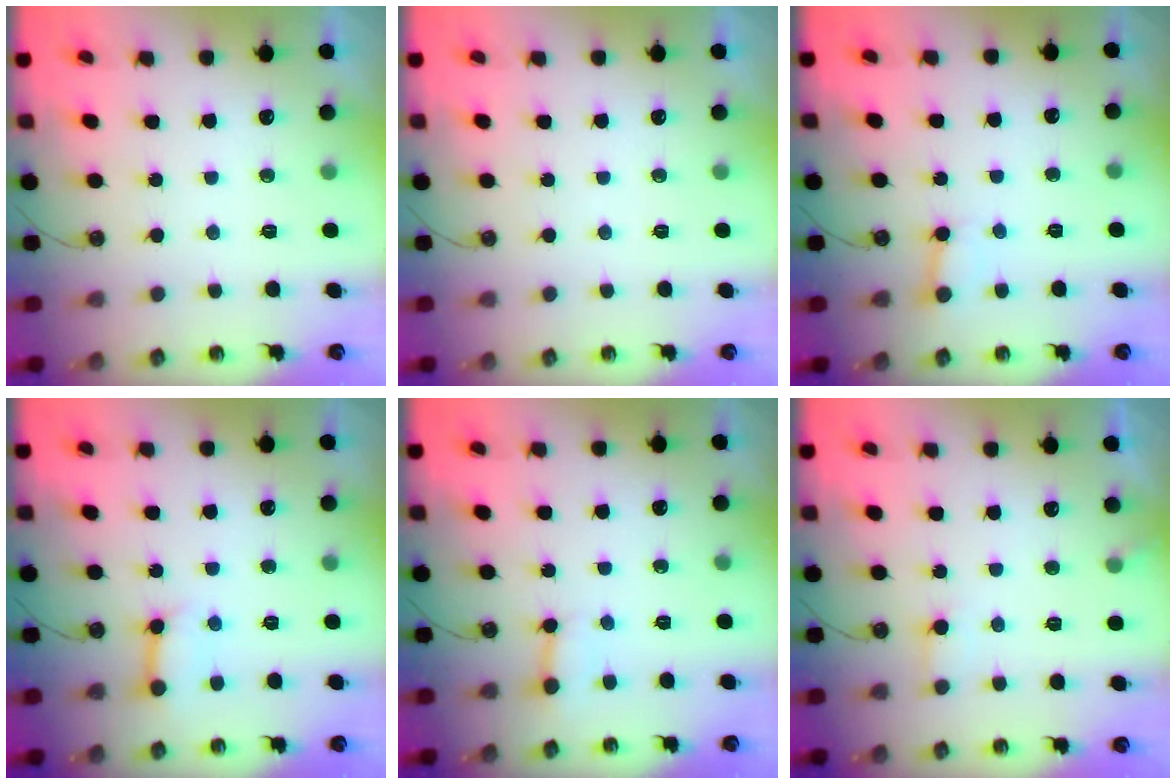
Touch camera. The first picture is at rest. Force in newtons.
{"total": 0.0}
{"total": 2.4, "press": 2.4, "slide": 0.0}
{"total": 7.8, "press": 7.8, "slide": 1.1}
{"total": 3.0, "press": 2.9, "slide": 0.5}
{"total": 5.4, "press": 5.4, "slide": 0.5}